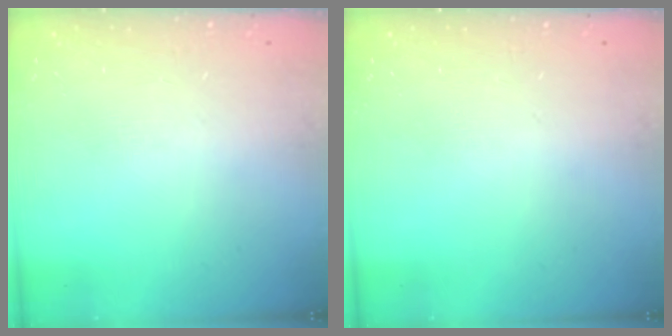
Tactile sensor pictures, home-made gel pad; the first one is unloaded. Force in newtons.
{"total": 0.0}